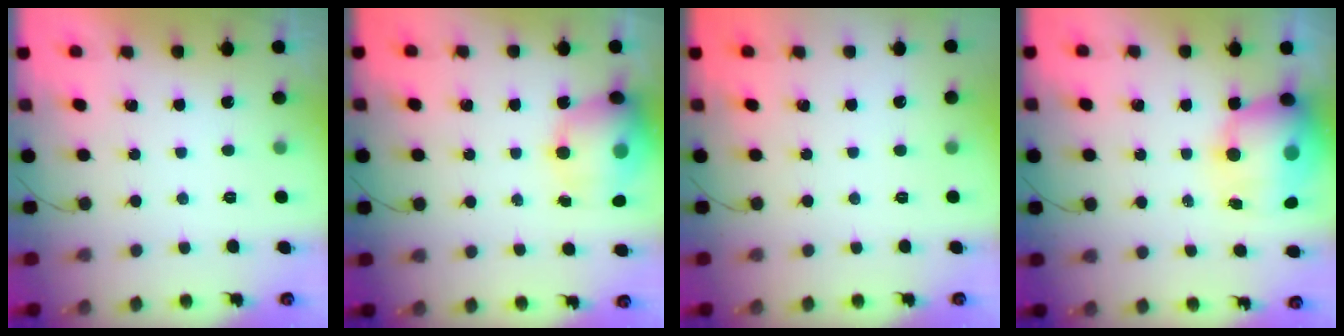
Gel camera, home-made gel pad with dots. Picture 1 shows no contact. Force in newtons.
{"total": 15.9, "press": 15.5, "slide": 3.7}
{"total": 0.0}
{"total": 15.1, "press": 14.7, "slide": 3.7}